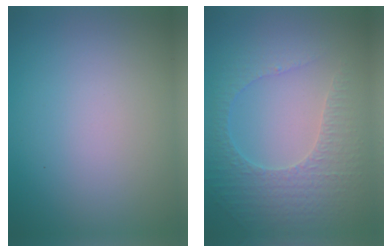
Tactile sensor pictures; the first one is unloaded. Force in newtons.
{"total": 4.5, "press": 3.3, "slide": 3.1}